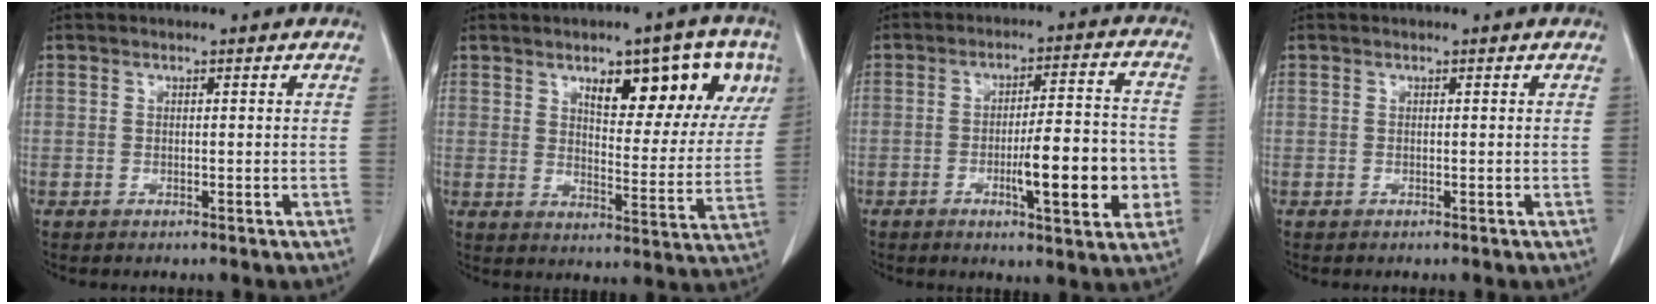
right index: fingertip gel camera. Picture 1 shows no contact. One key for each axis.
{"total": 14.9, "fx": 7.2, "fy": 4.8, "fz": 12.2, "tx": -0.146, "ty": 0.012, "tz": 0.100}
{"total": 12.2, "fx": -3.3, "fy": 2.1, "fz": 11.6, "tx": -0.171, "ty": 0.006, "tz": -0.047}
{"total": 0.0}